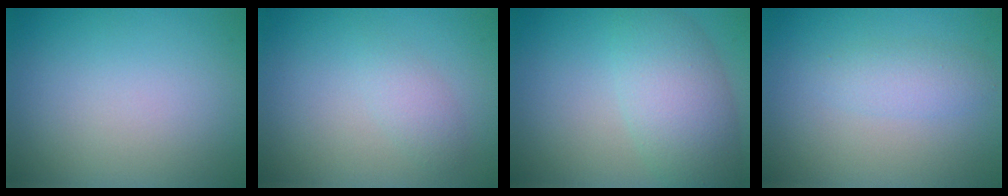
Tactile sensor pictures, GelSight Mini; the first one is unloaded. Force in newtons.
{"total": 1.4, "press": 1.4, "slide": 0.1}
{"total": 5.5, "press": 5.5, "slide": 0.1}
{"total": 2.0, "press": 2.0, "slide": 0.0}